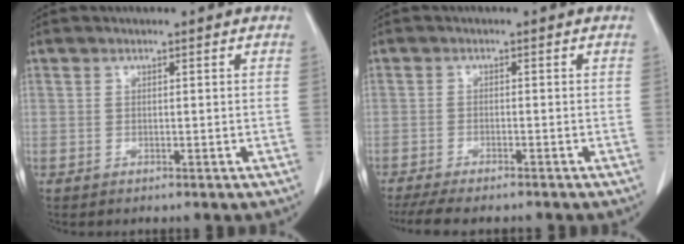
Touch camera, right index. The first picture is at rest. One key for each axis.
{"total": 7.4, "fx": -6.3, "fy": 1.5, "fz": 3.7, "tx": -0.054, "ty": -0.010, "tz": -0.097}